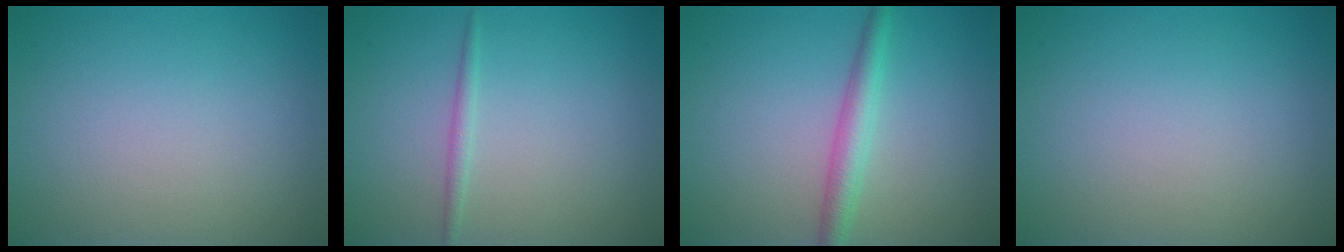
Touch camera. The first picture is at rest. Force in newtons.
{"total": 1.0, "press": 1.0, "slide": 0.0}
{"total": 2.7, "press": 2.7, "slide": 0.0}
{"total": 0.0}